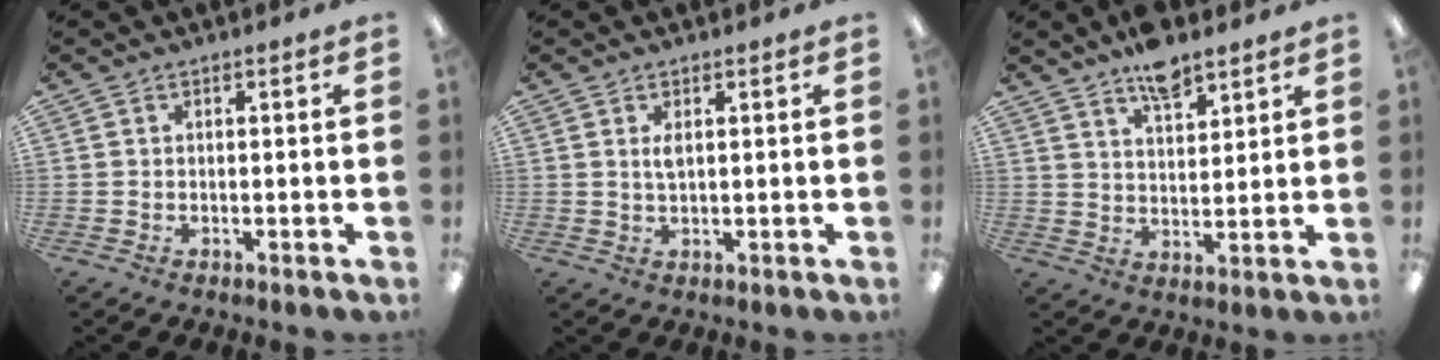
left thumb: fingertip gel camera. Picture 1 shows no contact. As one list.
[{"total": 2.1, "force": [0.9, 0.7, 1.7], "torque": [-0.038, 0.003, 0.015]}, {"total": 7.9, "force": [6.2, 3.0, 3.7], "torque": [-0.057, -0.036, 0.109]}]